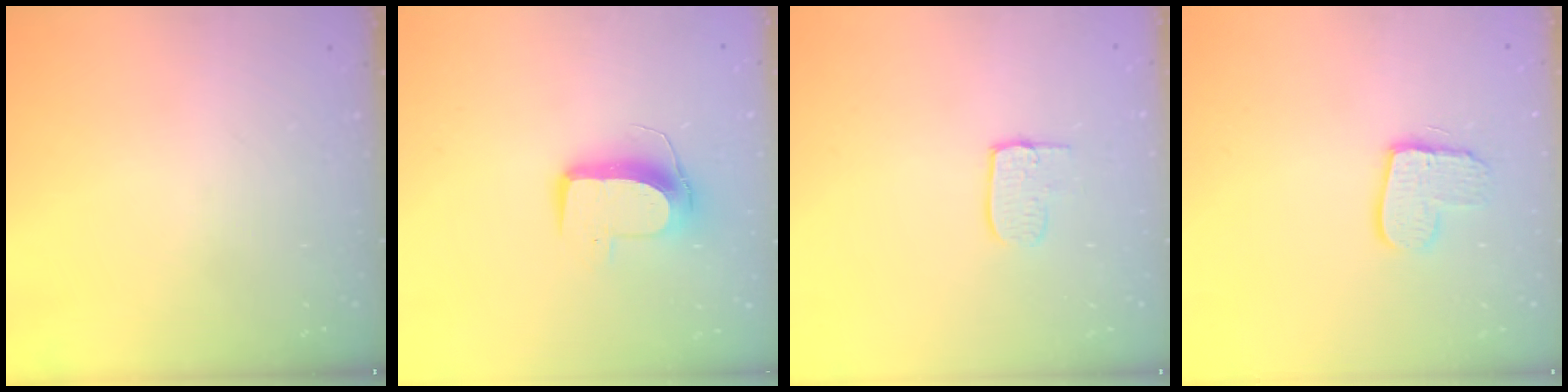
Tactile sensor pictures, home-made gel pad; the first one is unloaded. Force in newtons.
{"total": 10.1, "press": 10.1, "slide": 0.6}
{"total": 7.7, "press": 7.7, "slide": 0.6}
{"total": 10.3, "press": 10.3, "slide": 0.8}